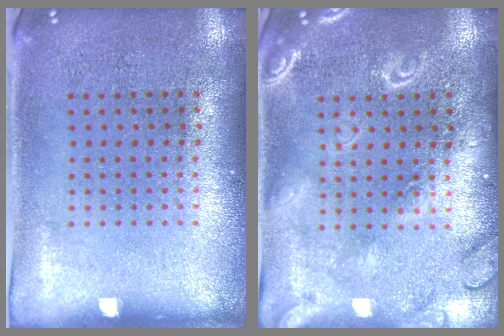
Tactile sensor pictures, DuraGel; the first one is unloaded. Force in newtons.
{"total": 3.5, "press": 3.5, "slide": 0.5}